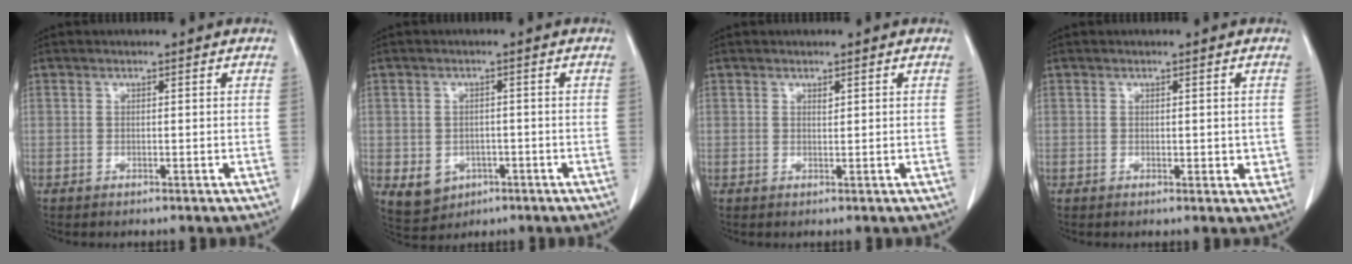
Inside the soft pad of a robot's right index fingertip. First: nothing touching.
{"total": 5.4, "force": [-1.7, 4.7, 1.9], "torque": [-0.027, 0.003, -0.009]}
{"total": 0.6, "force": [0.4, 0.2, 0.3], "torque": [-0.008, -0.004, 0.007]}
{"total": 2.4, "force": [0.0, 1.4, 1.9], "torque": [-0.018, -0.004, 0.003]}